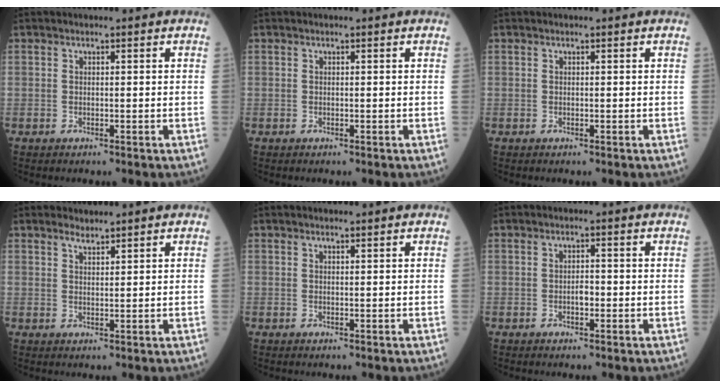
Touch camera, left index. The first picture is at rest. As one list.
[{"total": 0.0}, {"total": 0.0}, {"total": 1.6, "force": [1.6, 0.2, 0.3], "torque": [-0.010, 0.002, 0.032]}, {"total": 0.8, "force": [0.8, 0.0, 0.3], "torque": [-0.006, 0.003, 0.014]}, {"total": 1.4, "force": [-0.4, 0.6, 1.2], "torque": [-0.019, 0.001, -0.008]}]